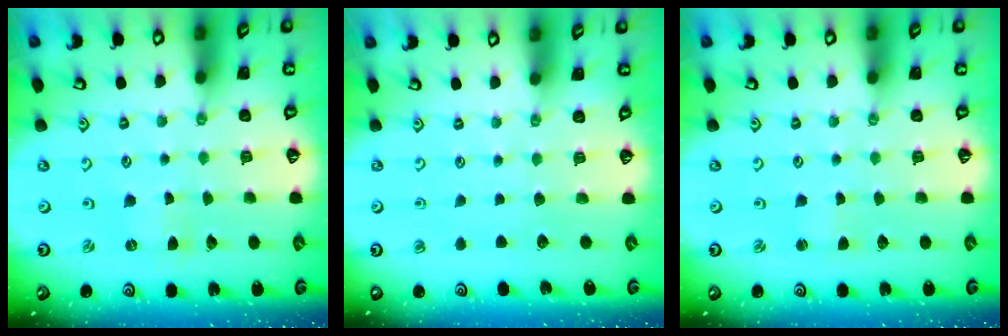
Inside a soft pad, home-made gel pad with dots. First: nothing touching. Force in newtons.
{"total": 0.0}
{"total": 1.1, "press": 1.1, "slide": 0.2}